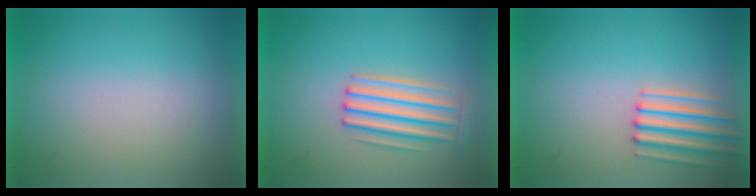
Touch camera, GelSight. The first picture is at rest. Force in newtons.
{"total": 3.2}
{"total": 2.8}